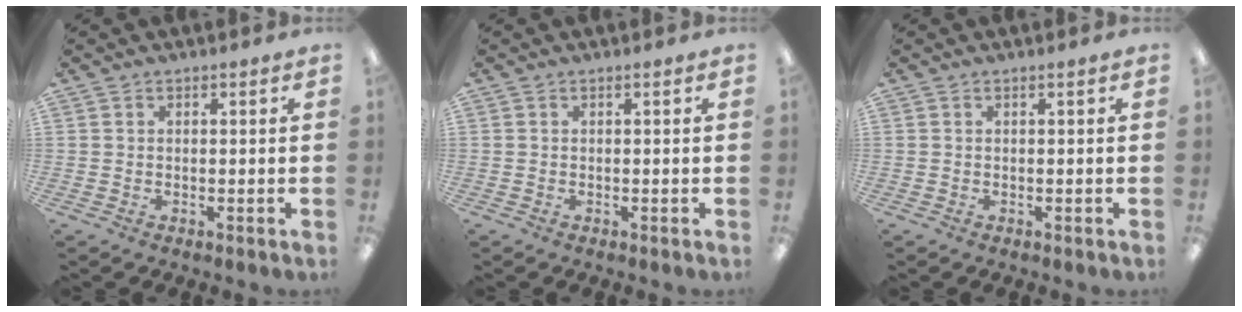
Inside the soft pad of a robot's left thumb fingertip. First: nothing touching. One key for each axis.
{"total": 0.0}
{"total": 0.0}